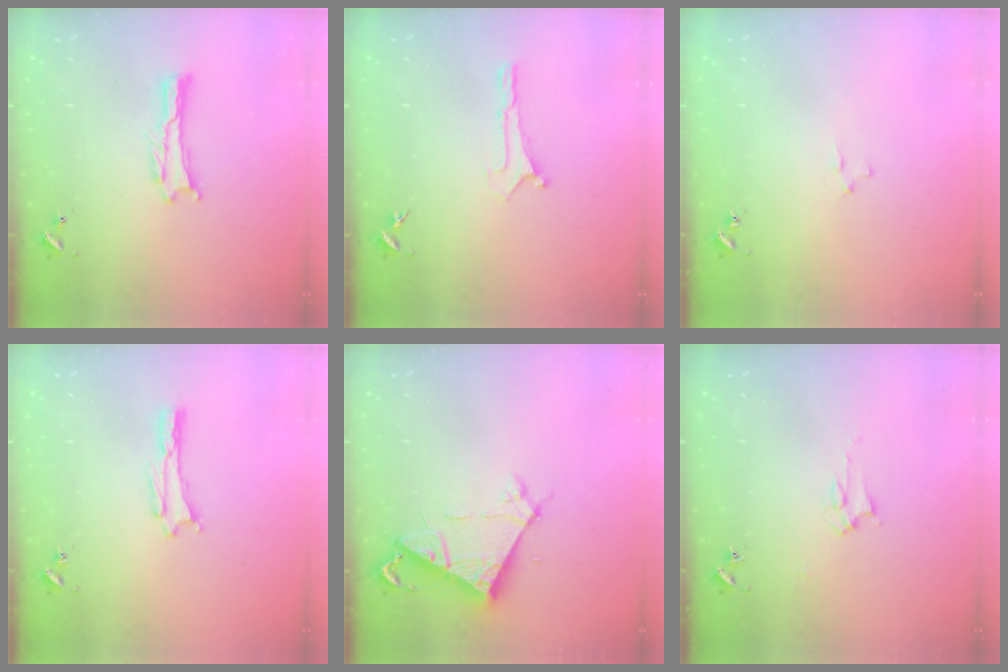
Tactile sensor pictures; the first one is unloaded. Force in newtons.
{"total": 0.0}
{"total": 1.9, "press": 1.9, "slide": 0.2}
{"total": 1.1, "press": 1.1, "slide": 0.1}
{"total": 6.9, "press": 6.8, "slide": 0.7}
{"total": 2.8, "press": 2.8, "slide": 0.4}